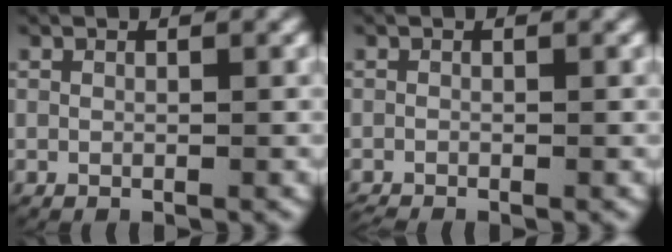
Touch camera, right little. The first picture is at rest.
{"total": 1.0, "force": [-1.0, 0.2, 0.2], "torque": [-0.011, -0.012, -0.012]}